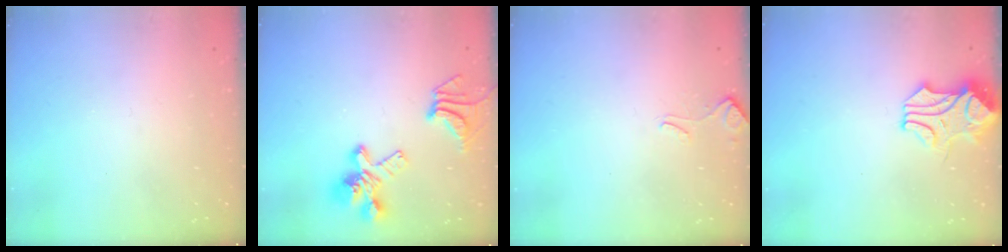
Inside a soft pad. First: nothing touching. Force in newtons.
{"total": 8.4, "press": 8.1, "slide": 2.4}
{"total": 3.3, "press": 3.3, "slide": 0.6}
{"total": 1.5, "press": 1.4, "slide": 0.6}